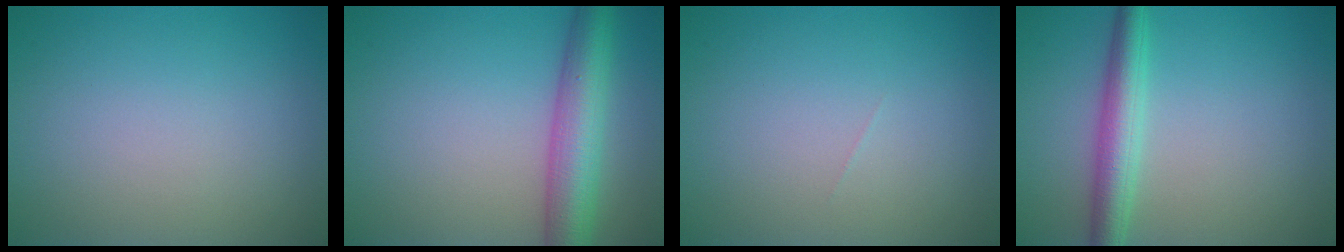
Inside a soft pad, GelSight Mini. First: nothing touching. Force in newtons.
{"total": 6.2, "press": 6.2, "slide": 0.1}
{"total": 0.0}
{"total": 3.8, "press": 3.8, "slide": 0.1}